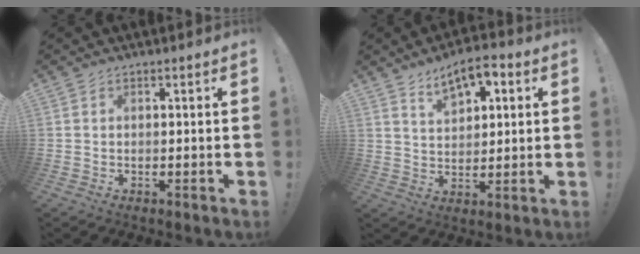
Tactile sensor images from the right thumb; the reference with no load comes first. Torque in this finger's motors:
{"motor_torque": [0.04, 0.08, 0.10, 0.24, 0.12]}